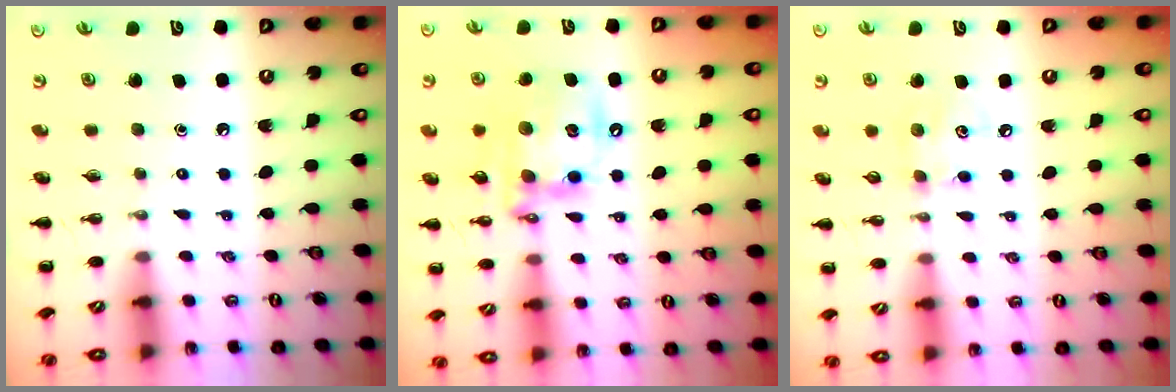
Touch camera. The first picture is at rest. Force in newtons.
{"total": 14.2, "press": 13.8, "slide": 3.4}
{"total": 4.6, "press": 4.5, "slide": 0.7}